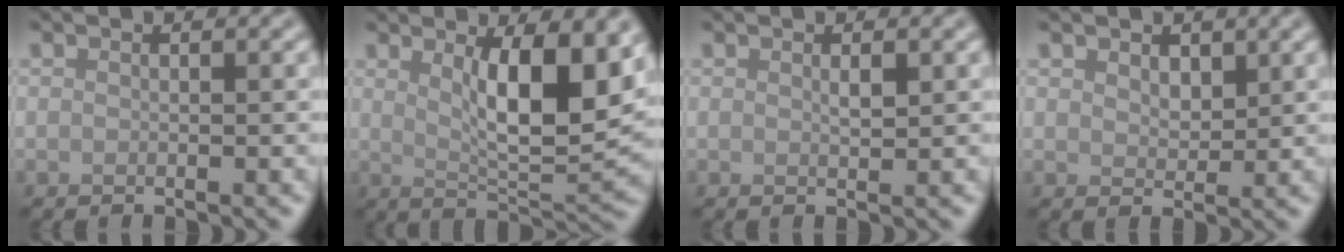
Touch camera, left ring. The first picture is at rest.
{"total": 8.4, "force": [2.3, 2.6, 7.7], "torque": [-0.121, -0.011, 0.043]}
{"total": 0.8, "force": [0.4, 0.2, 0.7], "torque": [-0.012, -0.002, 0.007]}
{"total": 1.7, "force": [1.1, 1.0, 0.8], "torque": [-0.017, -0.003, 0.021]}